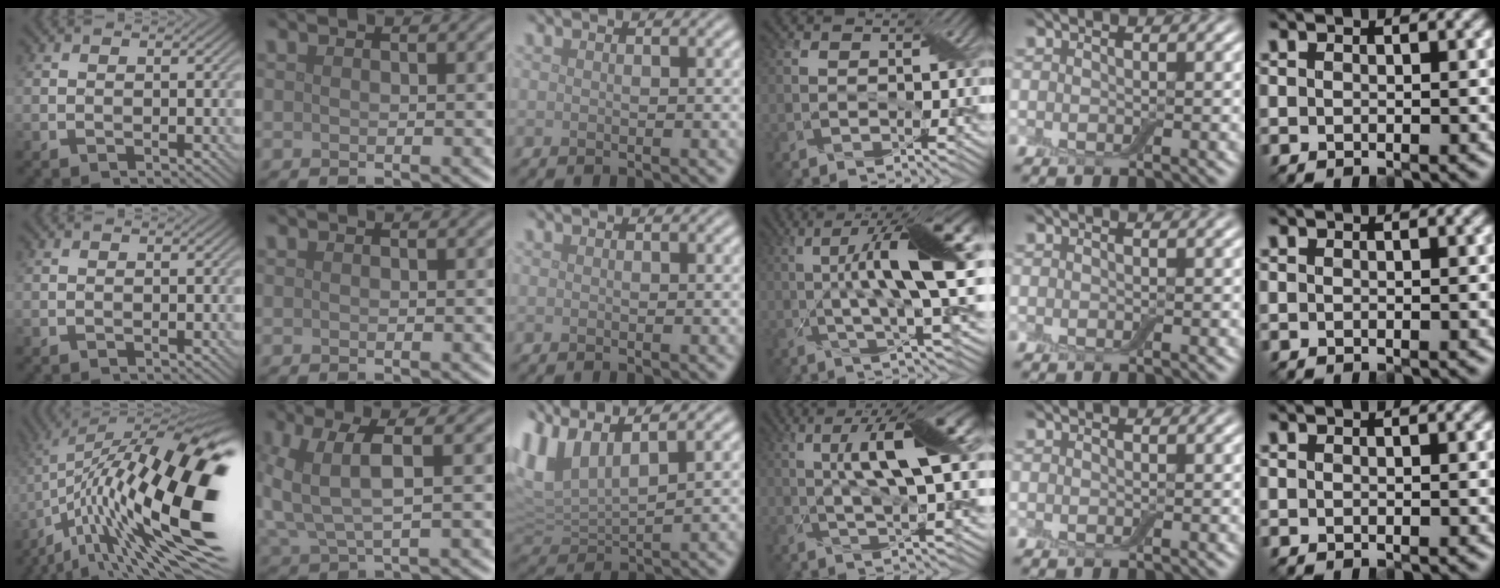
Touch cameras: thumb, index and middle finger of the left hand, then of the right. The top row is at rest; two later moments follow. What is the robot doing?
{"motion": "wrap", "object": "cling film"}